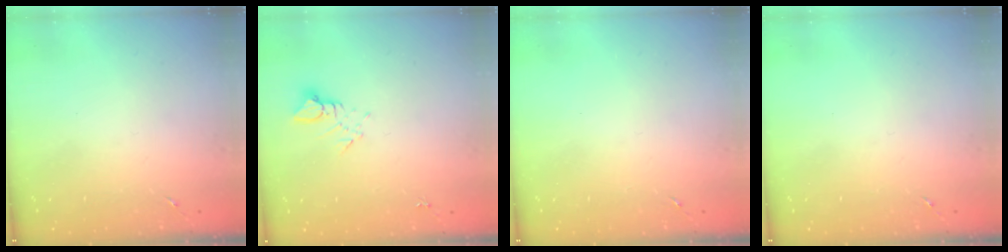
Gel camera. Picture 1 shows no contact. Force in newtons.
{"total": 3.5, "press": 3.5, "slide": 0.3}
{"total": 0.0}
{"total": 0.0}